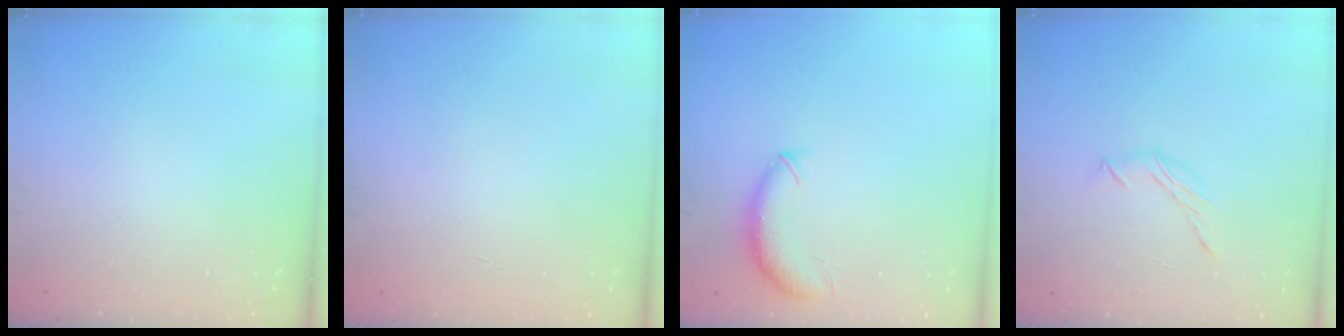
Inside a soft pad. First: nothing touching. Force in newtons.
{"total": 0.0}
{"total": 8.7, "press": 8.6, "slide": 1.6}
{"total": 5.7, "press": 5.6, "slide": 1.1}